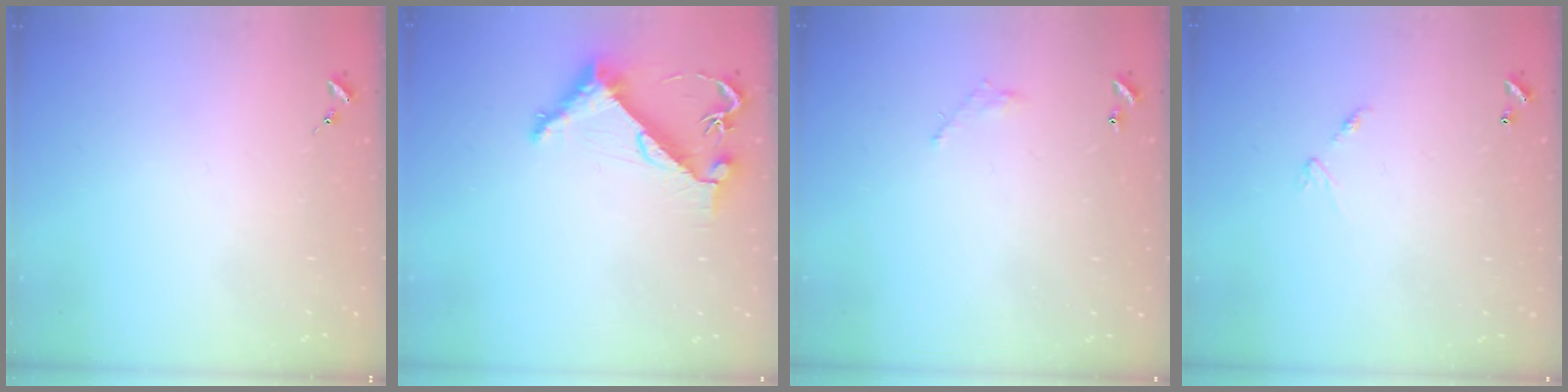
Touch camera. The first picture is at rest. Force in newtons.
{"total": 6.3, "press": 6.3, "slide": 0.6}
{"total": 4.3, "press": 4.3, "slide": 0.2}
{"total": 5.8, "press": 5.8, "slide": 0.4}